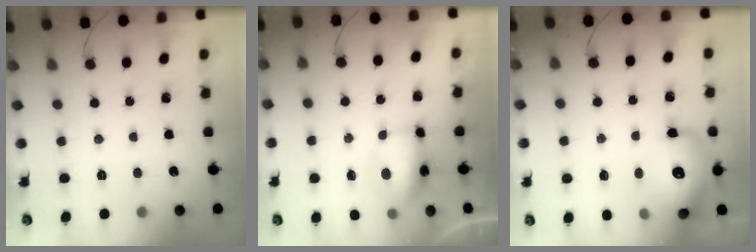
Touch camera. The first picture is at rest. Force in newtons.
{"total": 7.8, "press": 7.7, "slide": 1.5}
{"total": 16.3, "press": 15.9, "slide": 3.7}